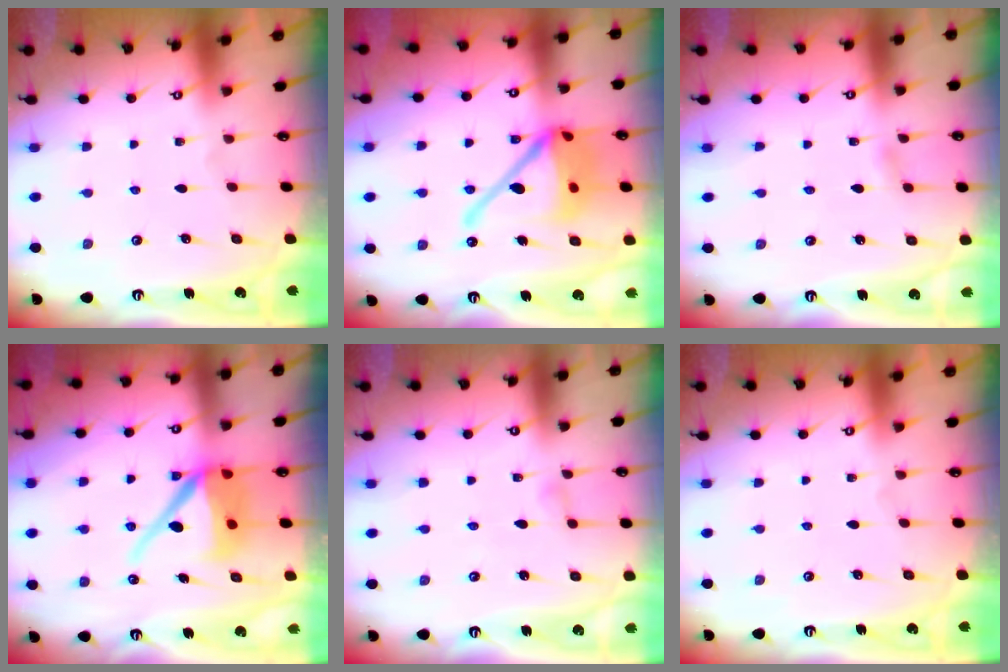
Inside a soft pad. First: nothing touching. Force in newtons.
{"total": 17.8, "press": 17.6, "slide": 3.0}
{"total": 2.6, "press": 2.6, "slide": 0.3}
{"total": 10.3, "press": 10.2, "slide": 1.2}
{"total": 2.5, "press": 2.4, "slide": 0.3}
{"total": 0.0}